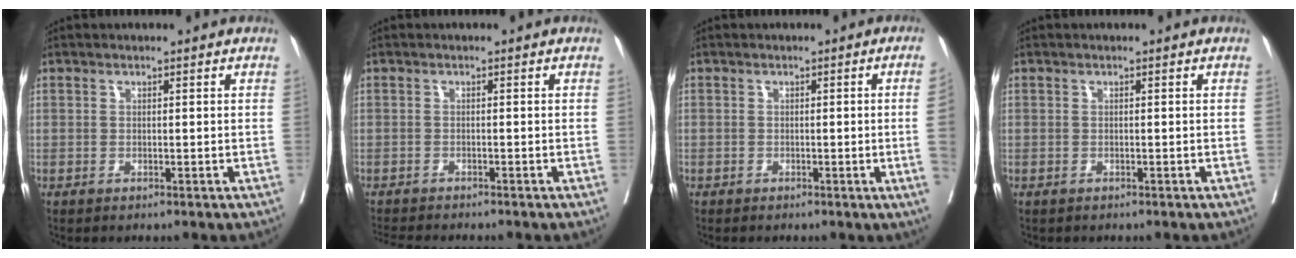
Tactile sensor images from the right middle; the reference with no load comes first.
{"total": 5.0, "force": [-4.7, 0.2, 1.7], "torque": [-0.026, -0.013, -0.073]}
{"total": 2.7, "force": [-0.5, -0.9, 2.5], "torque": [-0.032, -0.005, -0.006]}
{"total": 0.0}